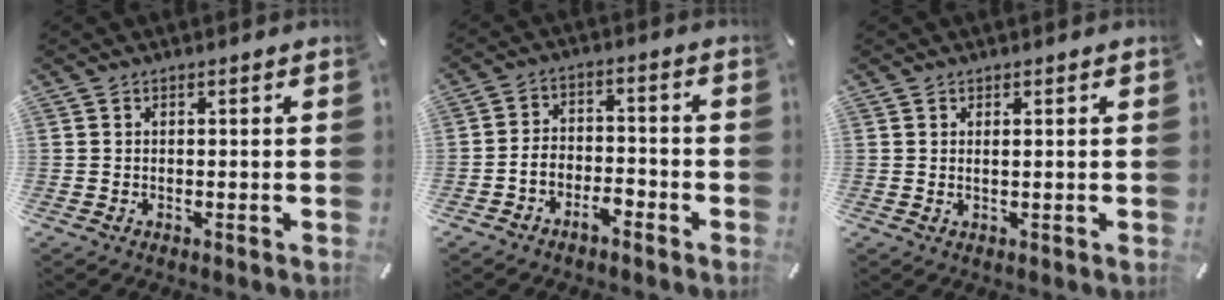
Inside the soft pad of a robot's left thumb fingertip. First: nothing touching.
{"total": 5.3, "force": [-3.9, 2.8, 2.2], "torque": [-0.040, 0.022, -0.074]}
{"total": 1.2, "force": [0.6, 0.0, 1.0], "torque": [-0.019, -0.001, 0.010]}